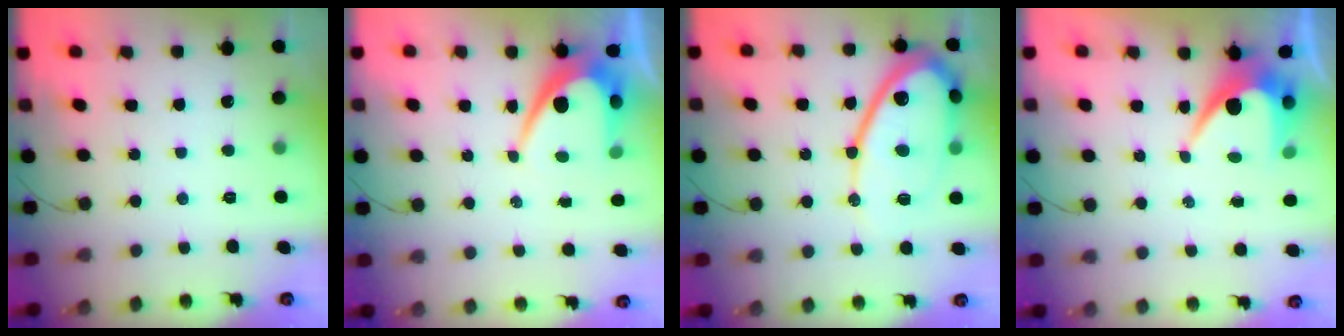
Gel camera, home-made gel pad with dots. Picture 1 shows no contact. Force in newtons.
{"total": 8.9, "press": 8.9, "slide": 0.6}
{"total": 16.3, "press": 16.2, "slide": 1.9}
{"total": 7.0, "press": 7.0, "slide": 0.8}